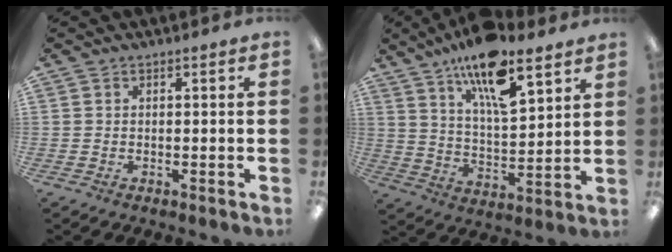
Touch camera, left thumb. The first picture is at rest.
{"total": 16.4, "force": [11.5, 5.4, 10.5], "torque": [-0.181, -0.055, 0.193]}